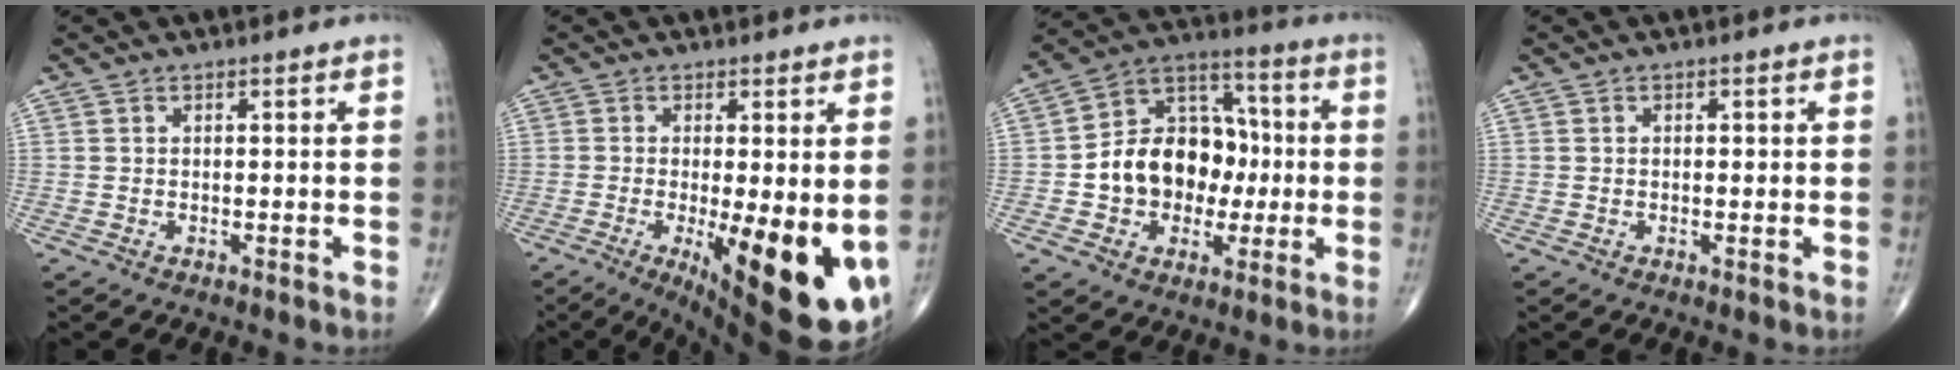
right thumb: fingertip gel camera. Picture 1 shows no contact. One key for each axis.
{"total": 17.6, "fx": -4.2, "fy": 5.6, "fz": 16.2, "tx": -0.193, "ty": -0.029, "tz": -0.039}
{"total": 16.6, "fx": -1.4, "fy": 12.6, "fz": 10.6, "tx": -0.122, "ty": 0.042, "tz": -0.022}
{"total": 1.0, "fx": 0.1, "fy": 0.5, "fz": 0.8, "tx": -0.014, "ty": 0.000, "tz": 0.002}